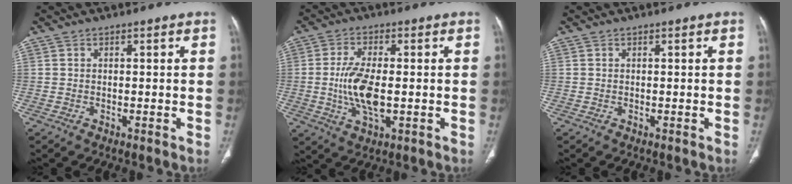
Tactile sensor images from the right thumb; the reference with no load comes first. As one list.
[{"total": 9.6, "force": [-0.9, 4.2, 8.6], "torque": [-0.178, -0.004, -0.015]}, {"total": 0.0}]